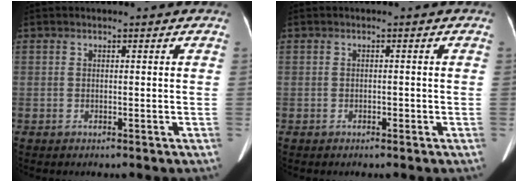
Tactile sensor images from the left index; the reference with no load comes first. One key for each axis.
{"total": 0.6, "fx": -0.5, "fy": 0.2, "fz": 0.2, "tx": -0.006, "ty": -0.001, "tz": -0.008}